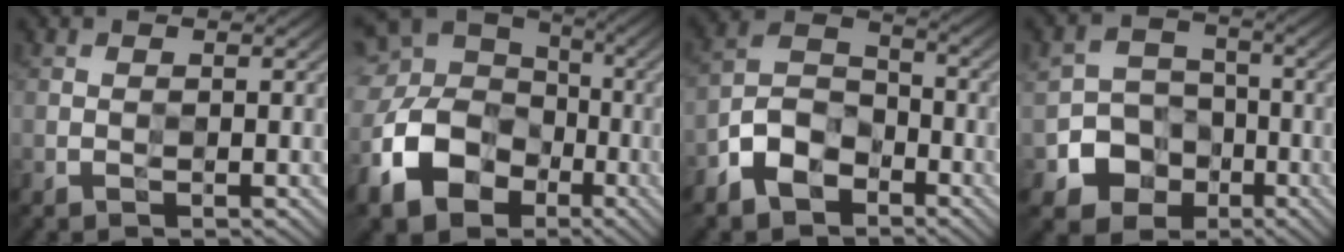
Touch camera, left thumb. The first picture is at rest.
{"total": 15.2, "force": [-5.3, 11.9, 7.8], "torque": [-0.197, -0.033, -0.100]}
{"total": 7.8, "force": [-5.0, 4.5, 4.0], "torque": [-0.088, 0.001, -0.113]}
{"total": 6.9, "force": [-2.9, 5.9, 2.3], "torque": [-0.044, -0.005, -0.069]}